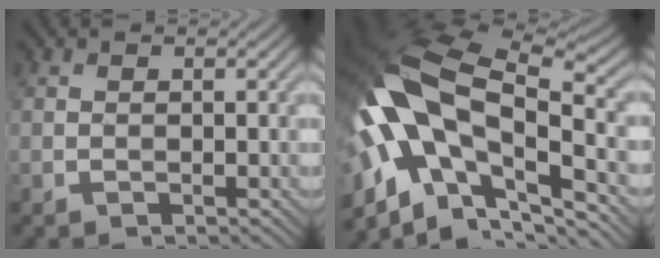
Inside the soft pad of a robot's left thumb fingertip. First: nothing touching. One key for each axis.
{"total": 18.0, "fx": -3.6, "fy": 9.3, "fz": 15.0, "tx": -0.322, "ty": 0.004, "tz": -0.065}